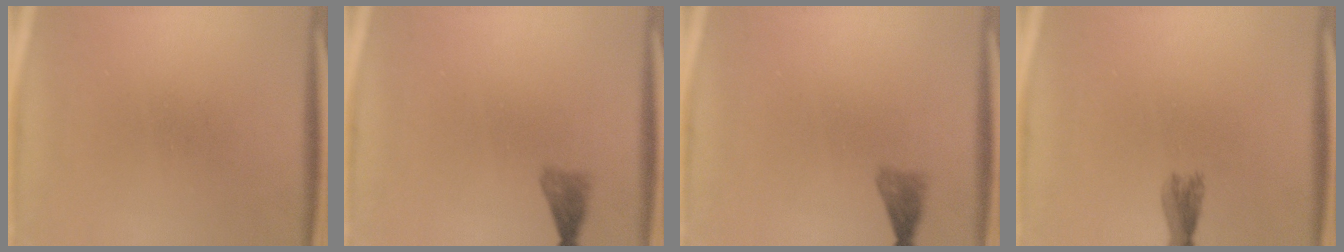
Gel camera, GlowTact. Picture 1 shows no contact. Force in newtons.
{"total": 1.7}
{"total": 1.7}
{"total": 2.3}